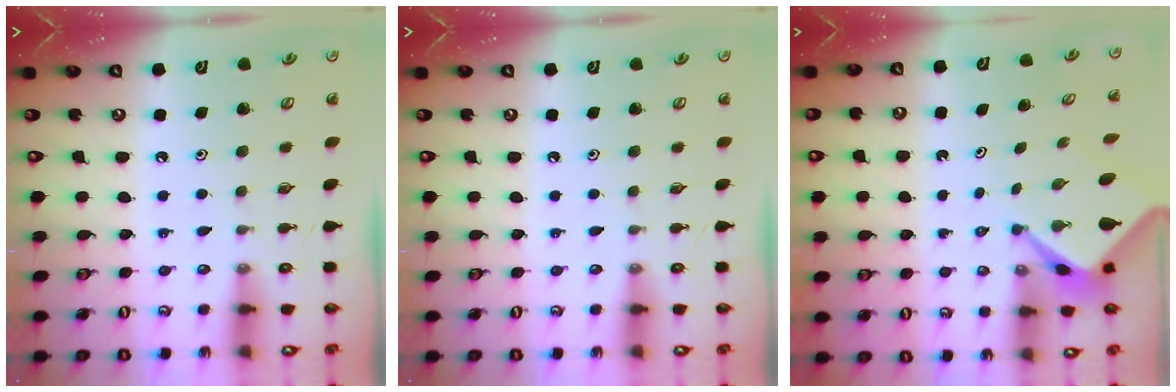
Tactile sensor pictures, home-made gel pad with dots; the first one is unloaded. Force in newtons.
{"total": 0.0}
{"total": 2.6, "press": 2.6, "slide": 0.2}